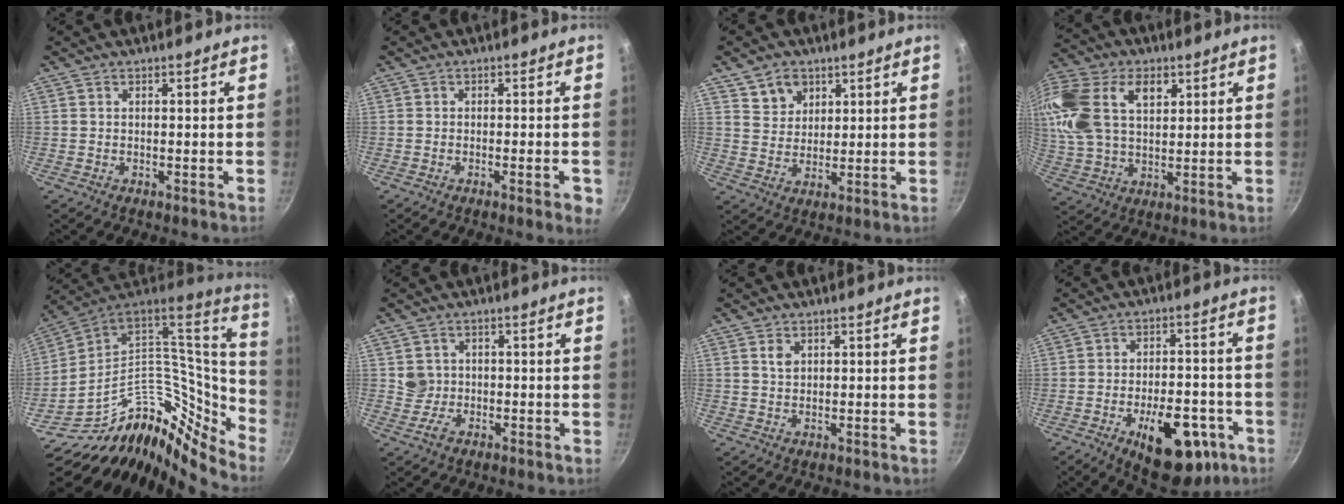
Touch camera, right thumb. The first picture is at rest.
{"total": 3.7, "force": [-1.4, 0.8, 3.3], "torque": [-0.037, 0.003, -0.021]}
{"total": 5.9, "force": [3.3, 4.5, 1.9], "torque": [-0.008, -0.010, 0.063]}
{"total": 19.1, "force": [6.5, 12.2, 13.1], "torque": [-0.271, 0.003, 0.119]}
{"total": 21.7, "force": [-12.7, 12.6, 12.3], "torque": [-0.095, 0.106, -0.226]}
{"total": 2.9, "force": [-0.6, 2.6, 1.0], "torque": [-0.004, 0.002, -0.010]}
{"total": 2.0, "force": [0.8, 1.4, 1.2], "torque": [-0.017, -0.002, 0.015]}
{"total": 17.9, "force": [-7.6, 9.2, 13.3], "torque": [-0.145, 0.034, -0.091]}